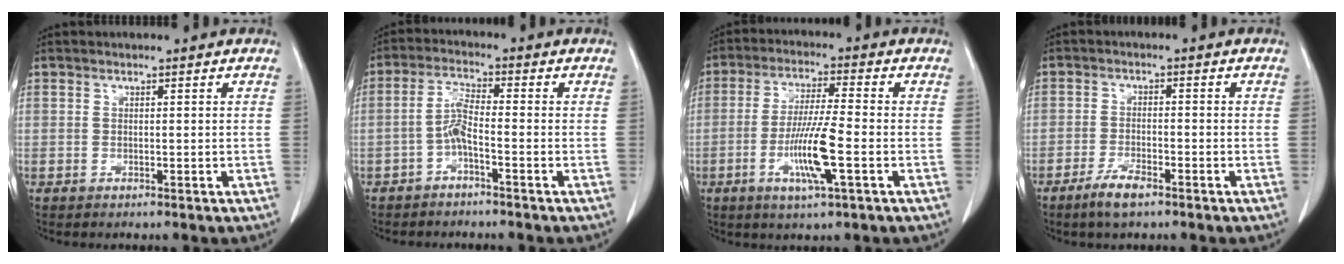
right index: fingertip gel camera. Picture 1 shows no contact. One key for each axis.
{"total": 4.0, "fx": -1.8, "fy": 0.5, "fz": 3.5, "tx": -0.075, "ty": 0.008, "tz": -0.039}
{"total": 9.3, "fx": -2.9, "fy": 0.2, "fz": 8.9, "tx": -0.171, "ty": -0.011, "tz": -0.059}
{"total": 4.2, "fx": -3.0, "fy": 0.8, "fz": 2.8, "tx": -0.060, "ty": -0.003, "tz": -0.056}